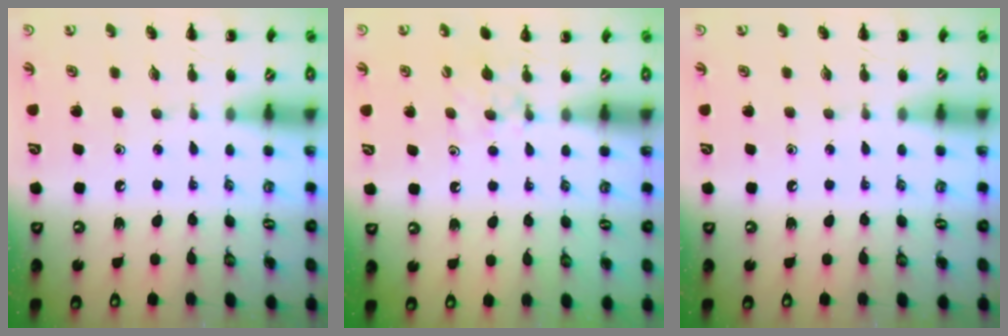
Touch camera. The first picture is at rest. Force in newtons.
{"total": 5.3, "press": 5.1, "slide": 1.6}
{"total": 0.0}